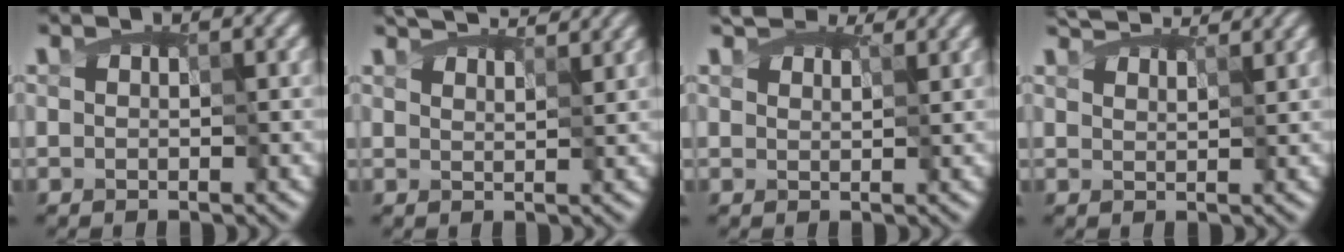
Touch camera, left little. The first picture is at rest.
{"total": 5.6, "force": [4.8, 1.5, 2.6], "torque": [-0.052, 0.012, 0.058]}
{"total": 4.1, "force": [3.6, 1.3, 1.5], "torque": [-0.042, 0.005, 0.050]}
{"total": 5.4, "force": [4.7, 1.4, 2.3], "torque": [-0.057, 0.009, 0.063]}